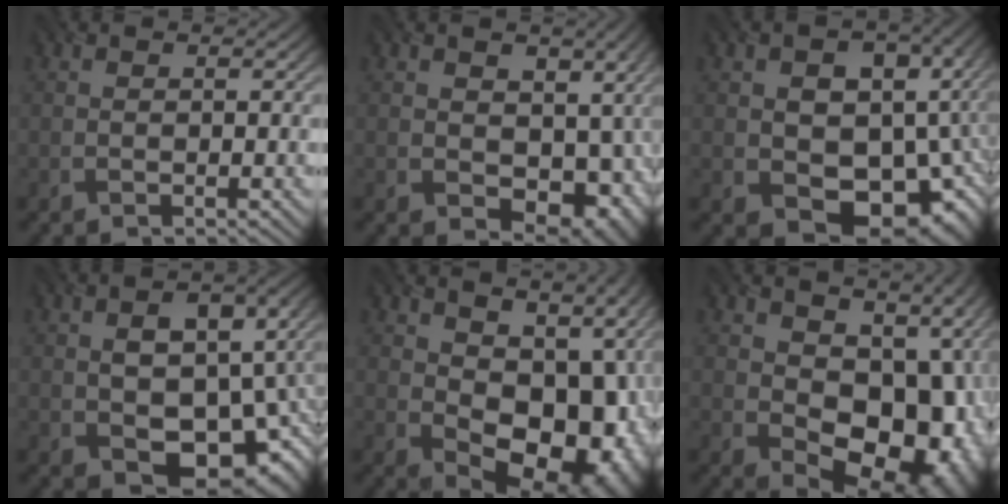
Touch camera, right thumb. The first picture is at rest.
{"total": 9.9, "force": [-0.3, 7.2, 6.8], "torque": [-0.089, -0.030, 0.007]}
{"total": 13.3, "force": [-1.5, 9.9, 8.8], "torque": [-0.096, -0.019, -0.006]}
{"total": 13.1, "force": [-2.1, 8.7, 9.5], "torque": [-0.132, -0.026, -0.010]}
{"total": 15.9, "force": [0.1, 10.9, 11.7], "torque": [-0.139, -0.030, 0.034]}
{"total": 17.3, "force": [-1.3, 12.2, 12.2], "torque": [-0.127, -0.033, 0.002]}